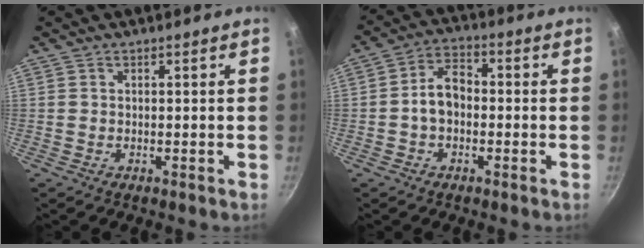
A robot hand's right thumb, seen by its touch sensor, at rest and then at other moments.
{"total": 6.6, "force": [-0.8, 4.5, 4.7], "torque": [-0.062, 0.028, -0.025]}